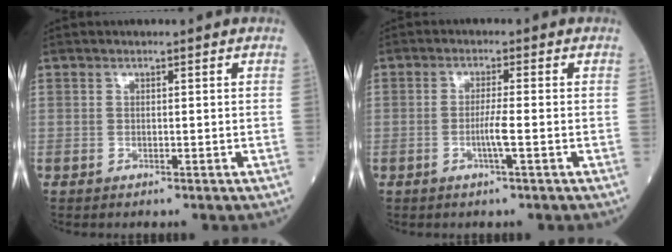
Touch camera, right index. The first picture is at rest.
{"total": 3.1, "force": [-0.9, -0.4, 2.9], "torque": [-0.057, -0.003, -0.021]}